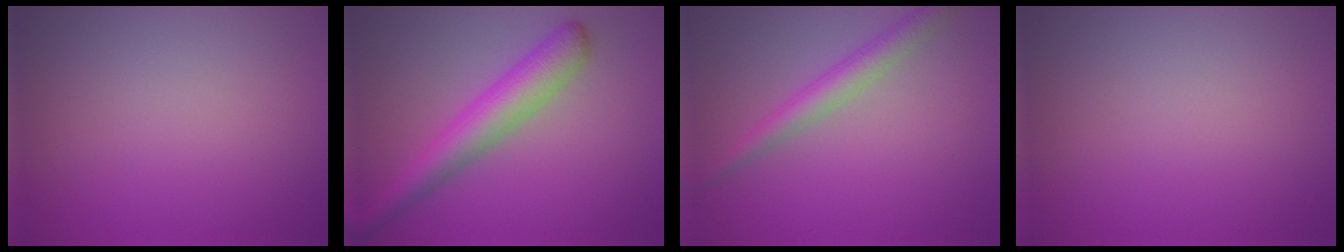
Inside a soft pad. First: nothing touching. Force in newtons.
{"total": 4.8, "press": 4.8, "slide": 0.2}
{"total": 2.7, "press": 2.7, "slide": 0.2}
{"total": 0.0}